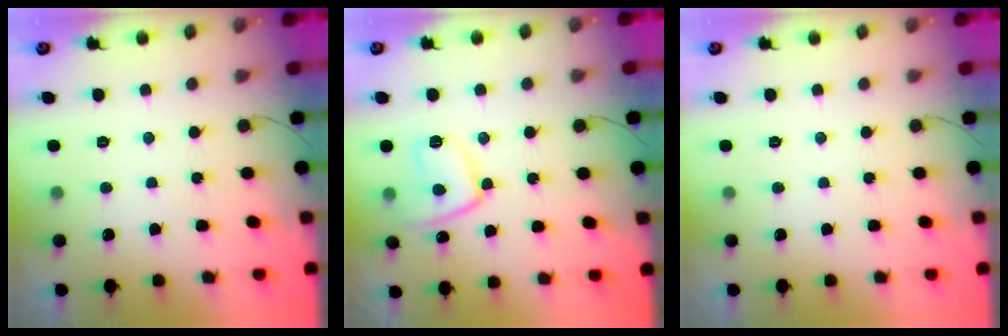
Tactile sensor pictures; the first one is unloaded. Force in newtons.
{"total": 12.0, "press": 11.9, "slide": 1.1}
{"total": 0.0}